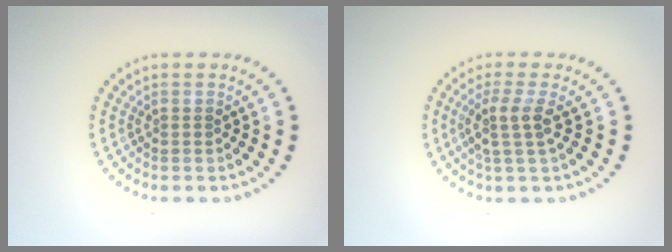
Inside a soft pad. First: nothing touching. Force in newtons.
{"total": 2.6, "press": 2.0, "slide": 1.7}